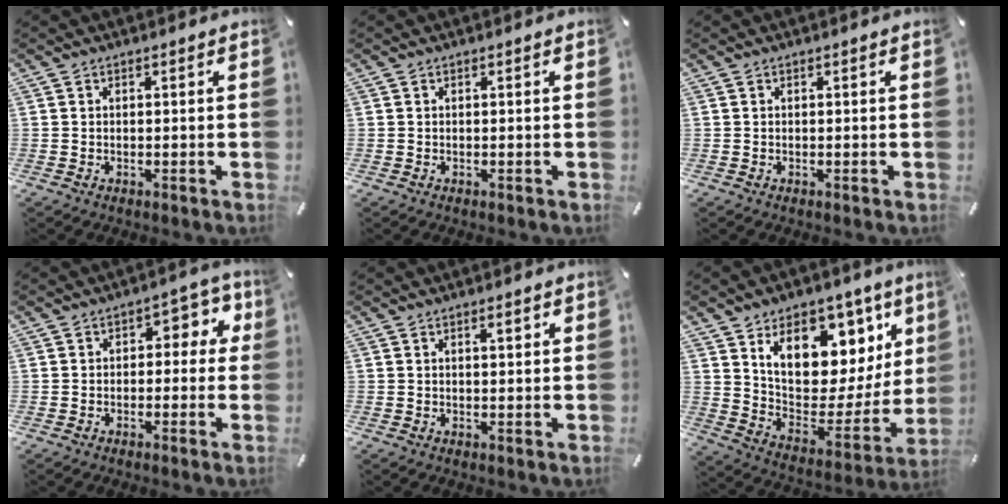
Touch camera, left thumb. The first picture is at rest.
{"total": 0.0}
{"total": 0.0}
{"total": 5.8, "force": [0.4, 4.0, 4.3], "torque": [-0.046, 0.001, -0.004]}
{"total": 2.0, "force": [0.9, 0.6, 1.7], "torque": [-0.027, 0.001, 0.012]}
{"total": 16.5, "force": [8.5, 10.8, 9.1], "torque": [-0.128, -0.076, 0.148]}